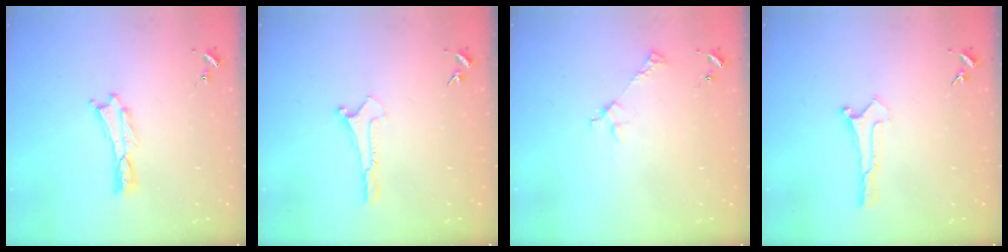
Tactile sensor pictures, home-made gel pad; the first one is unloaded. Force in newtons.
{"total": 0.0}
{"total": 2.6, "press": 2.6, "slide": 0.3}
{"total": 0.0}